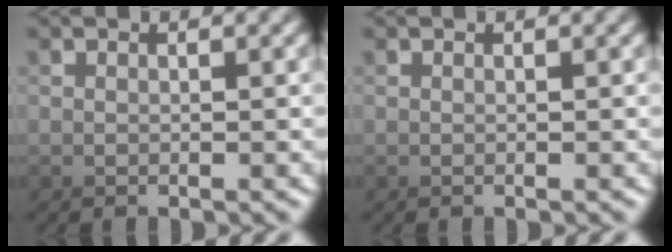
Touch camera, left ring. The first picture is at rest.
{"total": 0.0}